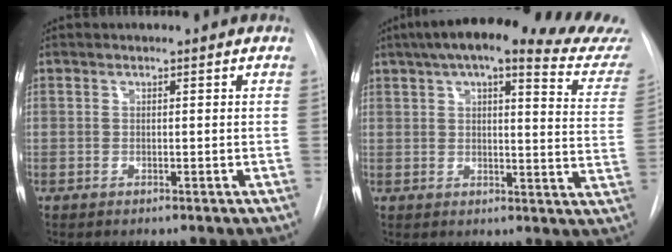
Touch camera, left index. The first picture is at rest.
{"total": 25.5, "force": [21.6, 3.2, 13.1], "torque": [-0.184, -0.031, 0.247]}